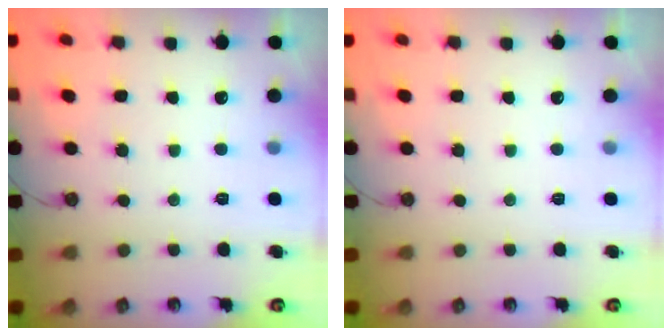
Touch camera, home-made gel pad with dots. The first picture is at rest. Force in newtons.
{"total": 1.5, "press": 0.2, "slide": 1.5}